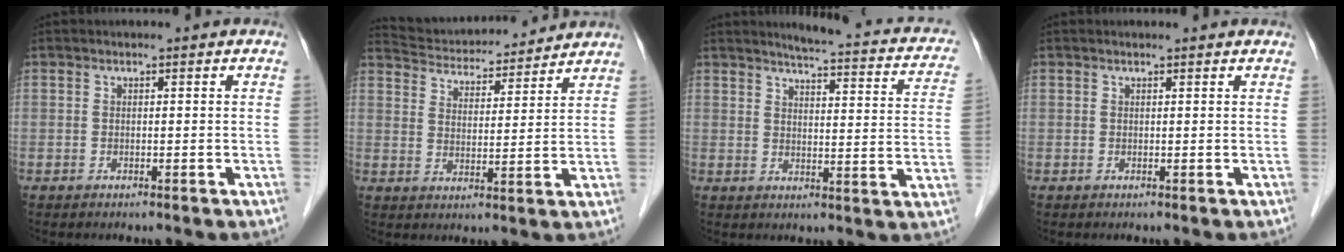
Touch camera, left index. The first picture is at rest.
{"total": 14.1, "force": [13.6, 2.3, 3.1], "torque": [-0.053, 0.021, 0.205]}
{"total": 14.9, "force": [12.5, 2.9, 7.7], "torque": [-0.084, -0.014, 0.122]}
{"total": 2.0, "force": [1.9, 0.2, 0.4], "torque": [-0.014, 0.010, 0.018]}